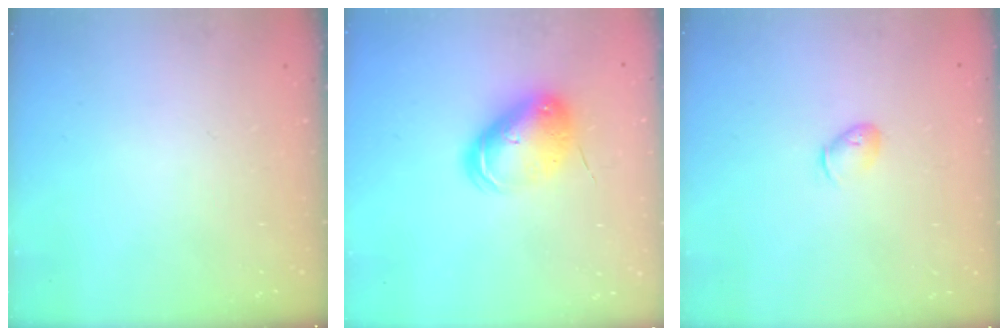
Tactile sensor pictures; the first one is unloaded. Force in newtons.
{"total": 8.9, "press": 8.8, "slide": 1.4}
{"total": 5.5, "press": 5.4, "slide": 1.1}